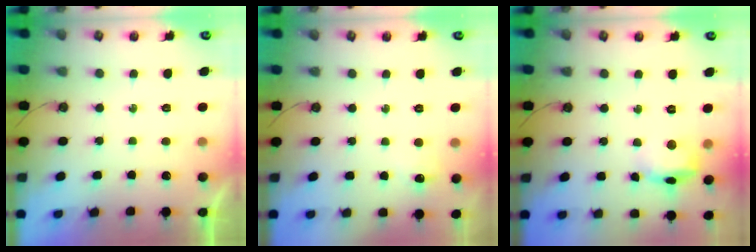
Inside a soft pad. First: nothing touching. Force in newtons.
{"total": 5.9, "press": 5.8, "slide": 0.7}
{"total": 14.0, "press": 9.7, "slide": 10.0}